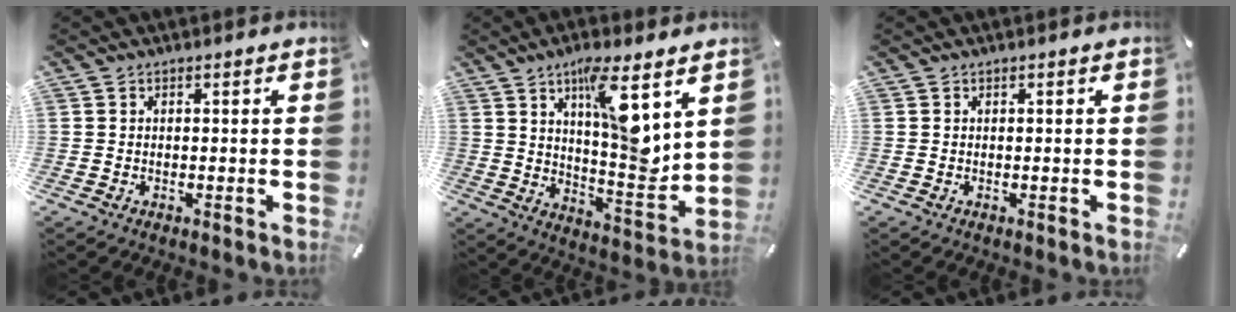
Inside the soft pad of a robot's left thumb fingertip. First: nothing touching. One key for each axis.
{"total": 14.1, "fx": 7.4, "fy": 3.8, "fz": 11.5, "tx": -0.164, "ty": -0.054, "tz": 0.120}
{"total": 0.0}